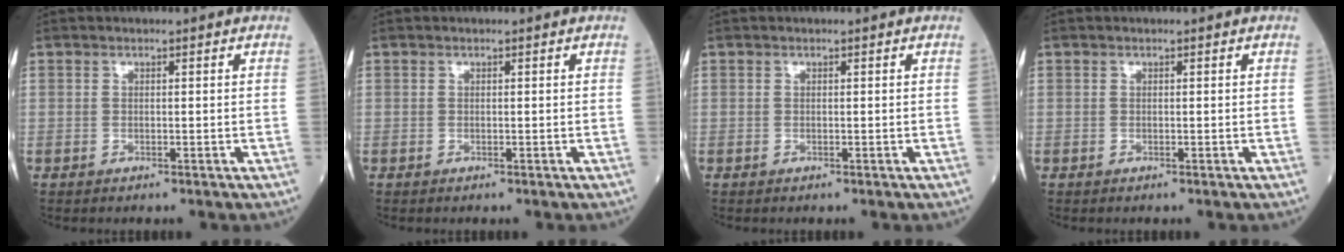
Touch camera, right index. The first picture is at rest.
{"total": 0.0}
{"total": 0.0}
{"total": 0.0}